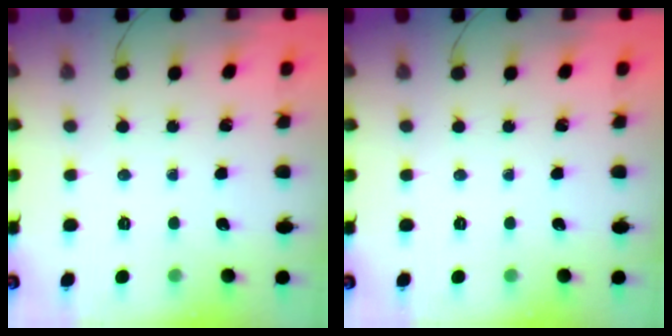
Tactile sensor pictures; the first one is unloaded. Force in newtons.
{"total": 0.0}